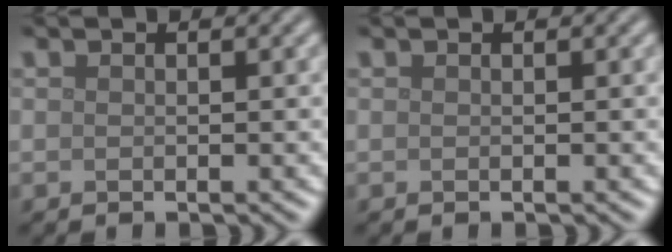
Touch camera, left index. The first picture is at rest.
{"total": 0.0}